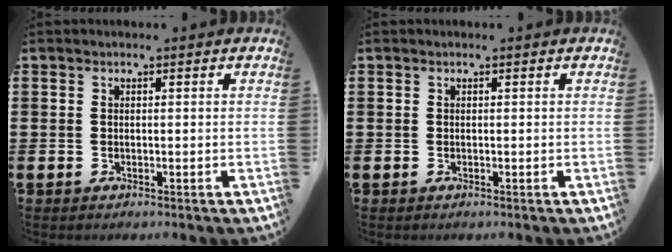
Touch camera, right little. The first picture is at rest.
{"total": 0.0}